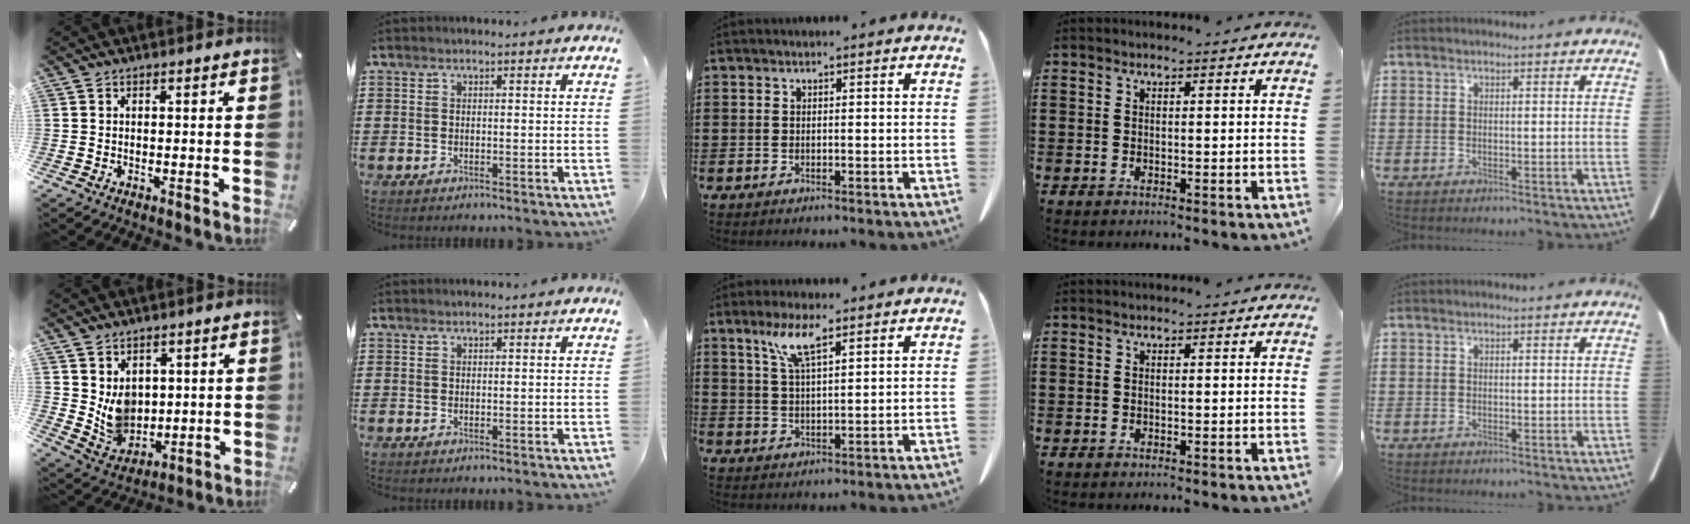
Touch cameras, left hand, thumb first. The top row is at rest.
{"thumb": {"total": 8.6, "force": [3.4, 7.5, 2.7], "torque": [-0.047, -0.032, 0.072]}, "middle": {"total": 6.3, "force": [3.8, 1.4, 4.8], "torque": [-0.106, 0.009, 0.065]}}